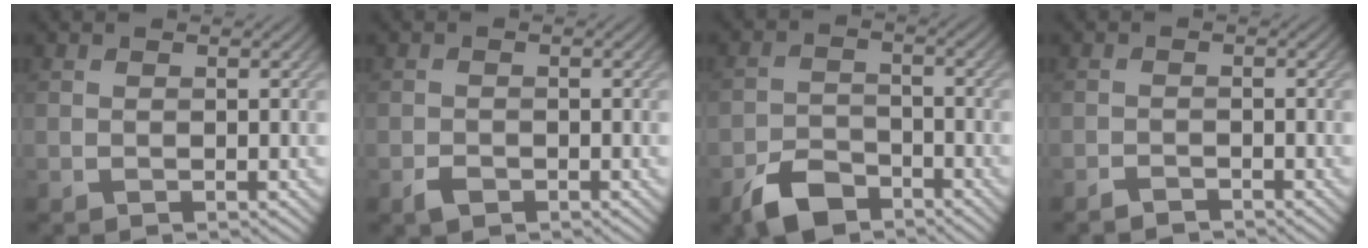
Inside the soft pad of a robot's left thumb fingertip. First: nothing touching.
{"total": 1.5, "force": [-1.0, 0.9, 0.8], "torque": [-0.016, -0.002, -0.021]}
{"total": 5.8, "force": [-4.4, 2.8, 2.7], "torque": [-0.051, -0.004, -0.091]}
{"total": 1.5, "force": [-1.4, 0.2, 0.4], "torque": [-0.006, 0.000, -0.028]}